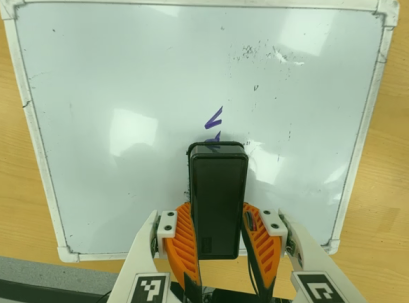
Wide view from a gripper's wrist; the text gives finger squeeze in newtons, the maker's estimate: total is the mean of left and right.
{"total": 6.9, "left": 6.0, "right": 7.7}